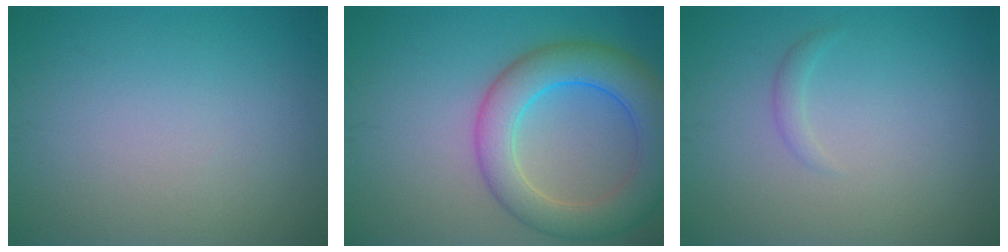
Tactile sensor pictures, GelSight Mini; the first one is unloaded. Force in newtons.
{"total": 7.3, "press": 7.3, "slide": 0.3}
{"total": 0.9, "press": 0.9, "slide": 0.0}